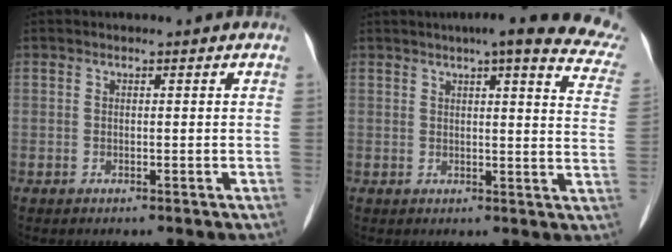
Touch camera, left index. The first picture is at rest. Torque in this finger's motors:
{"motor_torque": [-0.25, -0.48, -0.26, -0.02]}